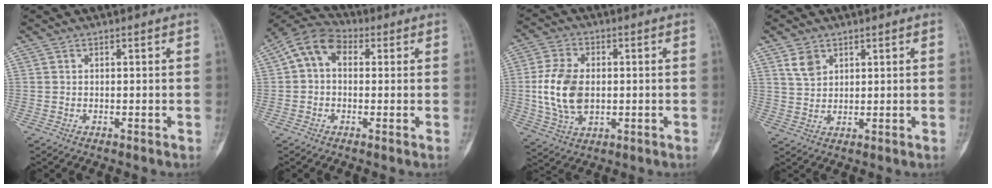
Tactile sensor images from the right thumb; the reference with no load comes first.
{"total": 8.5, "force": [1.4, 6.1, 5.7], "torque": [-0.090, 0.030, 0.011]}
{"total": 12.1, "force": [-0.1, 7.9, 9.1], "torque": [-0.174, 0.001, 0.004]}
{"total": 4.1, "force": [2.3, 2.9, 1.8], "torque": [-0.021, -0.012, 0.052]}